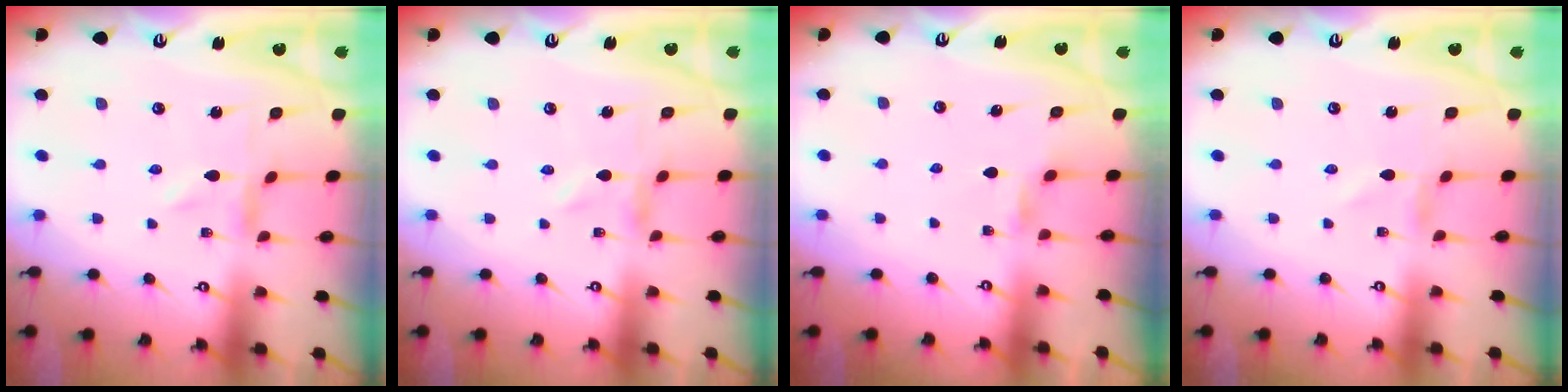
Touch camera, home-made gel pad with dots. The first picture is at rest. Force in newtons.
{"total": 0.0}
{"total": 1.7, "press": 1.7, "slide": 0.4}
{"total": 0.7, "press": 0.7, "slide": 0.2}